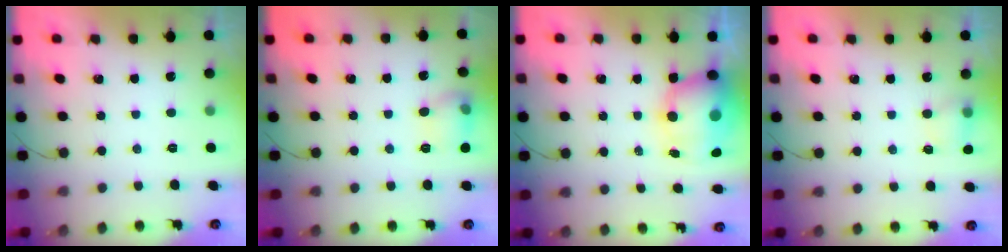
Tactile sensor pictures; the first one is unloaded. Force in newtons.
{"total": 8.5, "press": 8.5, "slide": 0.6}
{"total": 10.9, "press": 10.7, "slide": 2.1}
{"total": 5.3, "press": 5.0, "slide": 1.7}